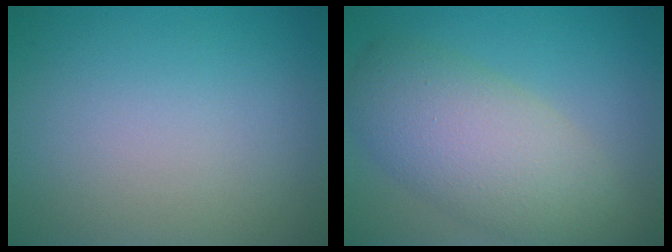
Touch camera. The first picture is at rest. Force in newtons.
{"total": 7.3, "press": 7.3, "slide": 0.5}